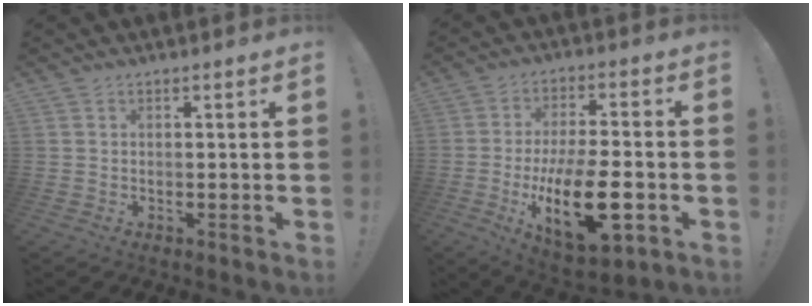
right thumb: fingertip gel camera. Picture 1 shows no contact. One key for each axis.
{"total": 20.9, "fx": -5.7, "fy": 9.1, "fz": 18.0, "tx": -0.297, "ty": 0.009, "tz": -0.083}